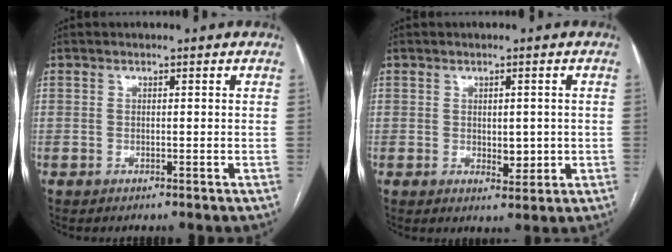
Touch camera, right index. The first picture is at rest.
{"total": 3.2, "force": [-0.1, 1.8, 2.7], "torque": [-0.036, -0.003, 0.008]}